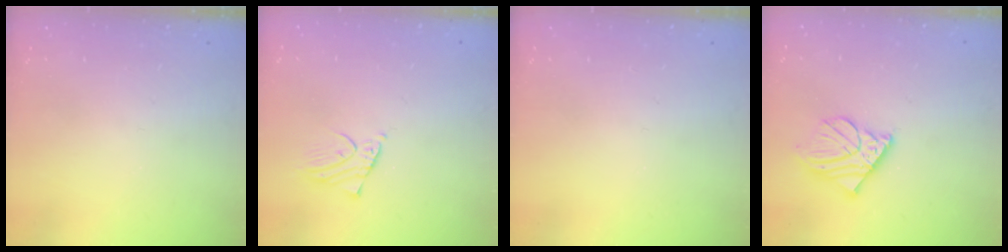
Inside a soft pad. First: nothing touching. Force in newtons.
{"total": 2.3, "press": 2.3, "slide": 0.1}
{"total": 0.0}
{"total": 9.2, "press": 8.9, "slide": 2.4}